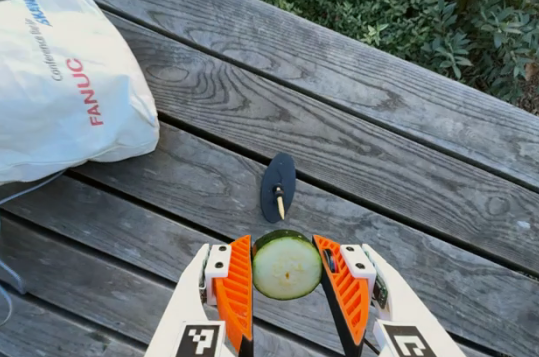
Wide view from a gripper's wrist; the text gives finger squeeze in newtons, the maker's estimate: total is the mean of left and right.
{"total": 9.5, "left": 9.0, "right": 9.9}